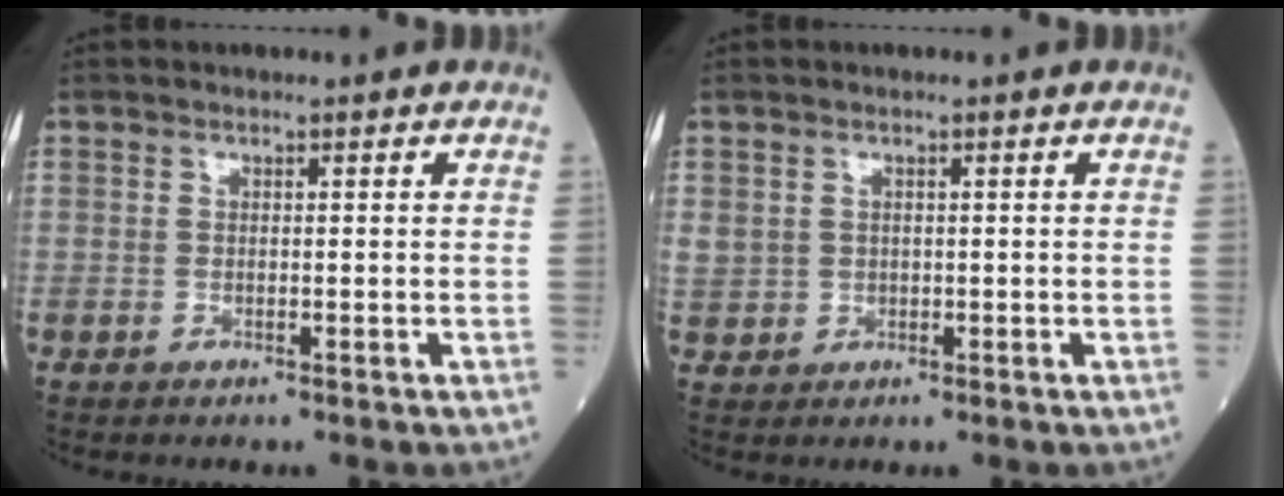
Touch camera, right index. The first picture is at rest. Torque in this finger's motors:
{"motor_torque": [1.53, -0.57, 0.76, 0.21]}